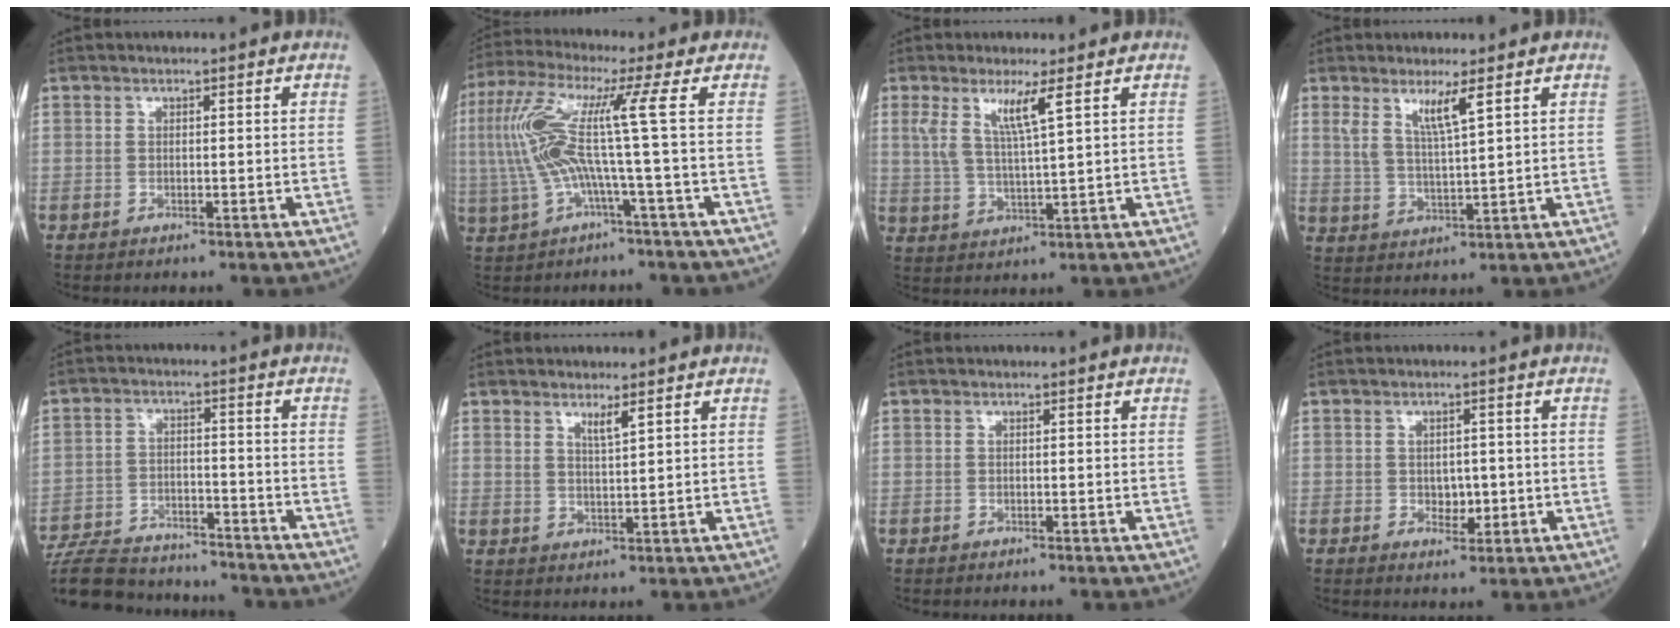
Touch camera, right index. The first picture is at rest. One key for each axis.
{"total": 10.1, "fx": 0.2, "fy": -1.2, "fz": 10.0, "tx": -0.223, "ty": 0.021, "tz": 0.003}
{"total": 5.6, "fx": 2.8, "fy": -0.2, "fz": 4.9, "tx": -0.102, "ty": -0.004, "tz": 0.058}
{"total": 5.1, "fx": 2.9, "fy": 0.1, "fz": 4.1, "tx": -0.084, "ty": -0.008, "tz": 0.060}
{"total": 17.4, "fx": -15.8, "fy": 4.9, "fz": 5.5, "tx": -0.136, "ty": 0.001, "tz": -0.243}
{"total": 2.4, "fx": 1.7, "fy": 0.1, "fz": 1.7, "tx": -0.037, "ty": -0.007, "tz": 0.035}
{"total": 0.0}
{"total": 3.1, "fx": -0.5, "fy": 2.0, "fz": 2.4, "tx": -0.032, "ty": 0.000, "tz": 0.000}